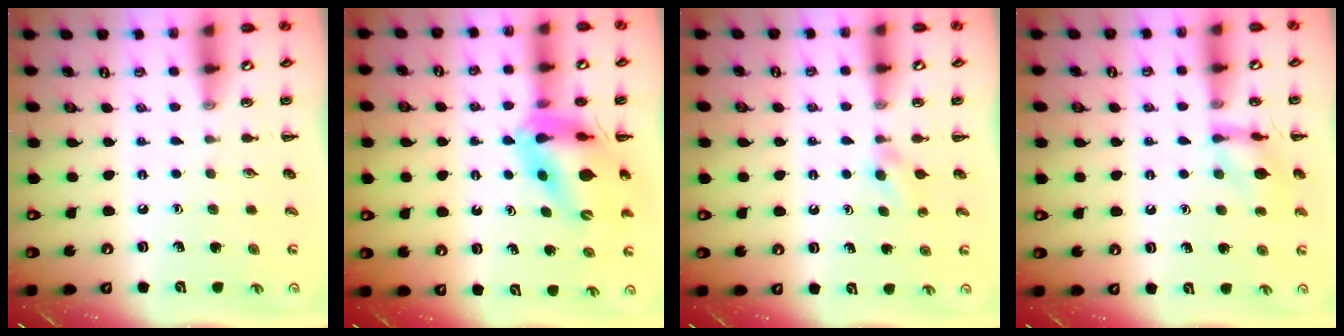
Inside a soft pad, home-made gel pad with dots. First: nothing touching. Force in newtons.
{"total": 12.6, "press": 12.0, "slide": 3.9}
{"total": 2.0, "press": 1.8, "slide": 0.9}
{"total": 11.4, "press": 11.4, "slide": 0.9}